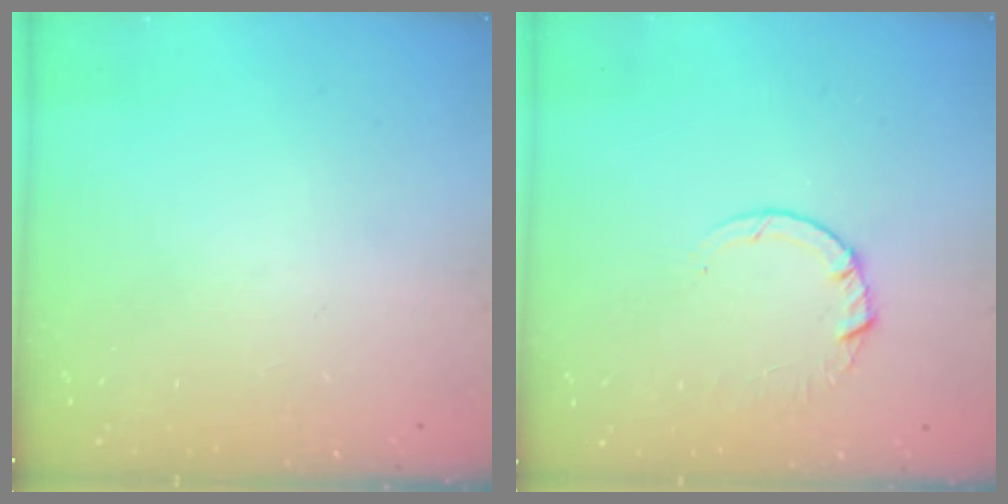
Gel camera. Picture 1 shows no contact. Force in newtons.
{"total": 3.7, "press": 3.7, "slide": 0.5}